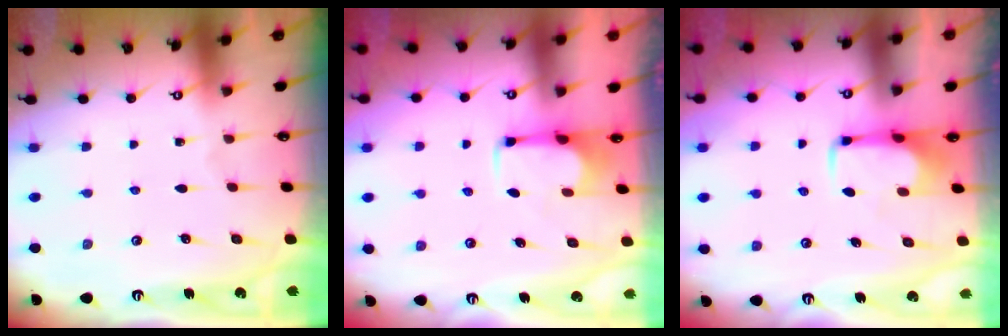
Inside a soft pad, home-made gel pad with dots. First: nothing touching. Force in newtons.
{"total": 2.5, "press": 2.3, "slide": 0.9}
{"total": 1.4, "press": 1.3, "slide": 0.5}